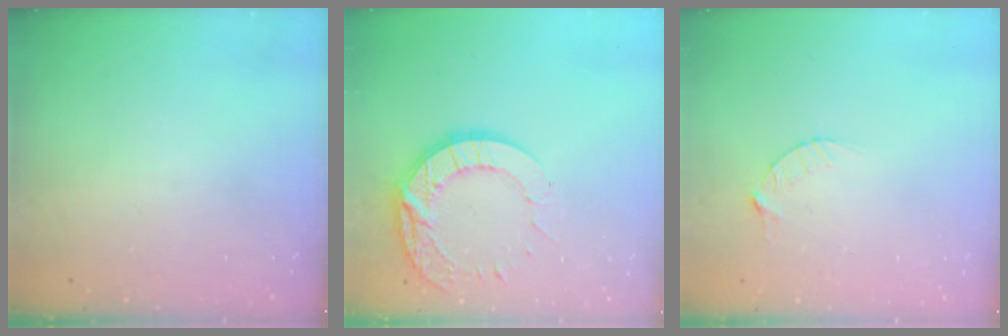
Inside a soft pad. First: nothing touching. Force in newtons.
{"total": 13.6, "press": 13.5, "slide": 1.1}
{"total": 3.4, "press": 3.4, "slide": 0.4}